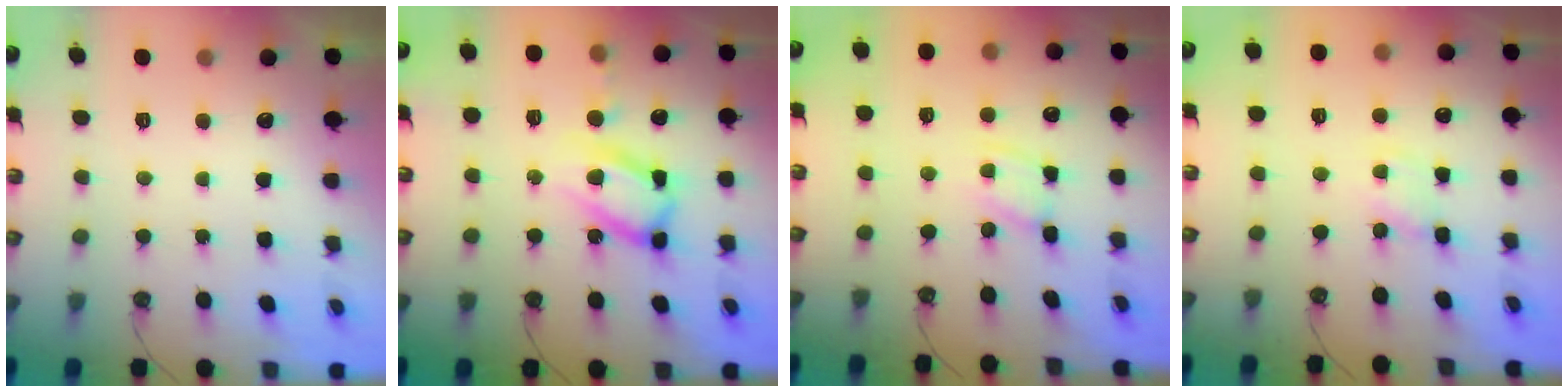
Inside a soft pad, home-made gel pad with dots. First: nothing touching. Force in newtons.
{"total": 14.4, "press": 14.4, "slide": 1.3}
{"total": 2.7, "press": 2.7, "slide": 0.1}
{"total": 1.8, "press": 1.8, "slide": 0.2}